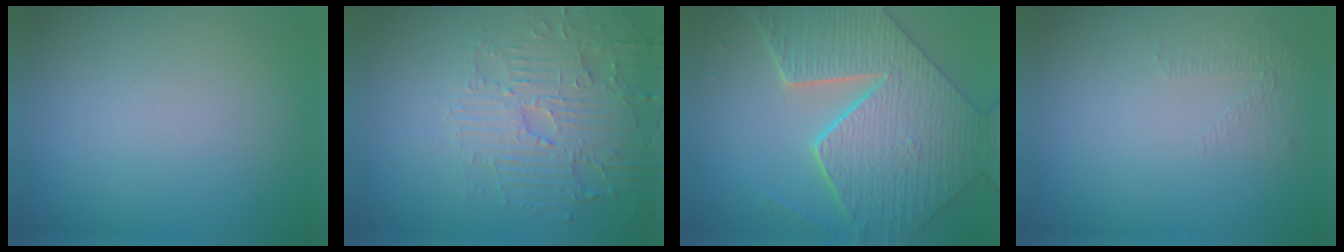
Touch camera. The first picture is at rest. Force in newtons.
{"total": 4.8, "press": 4.1, "slide": 2.6}
{"total": 8.6, "press": 7.0, "slide": 5.1}
{"total": 0.9, "press": 0.4, "slide": 0.8}